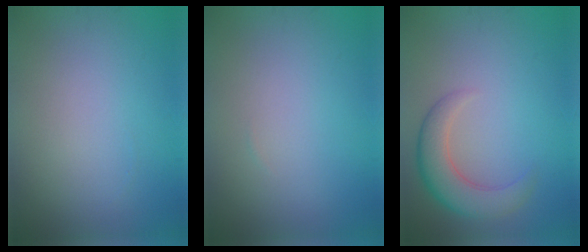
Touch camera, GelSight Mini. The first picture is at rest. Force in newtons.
{"total": 0.0}
{"total": 4.3, "press": 4.3, "slide": 0.2}